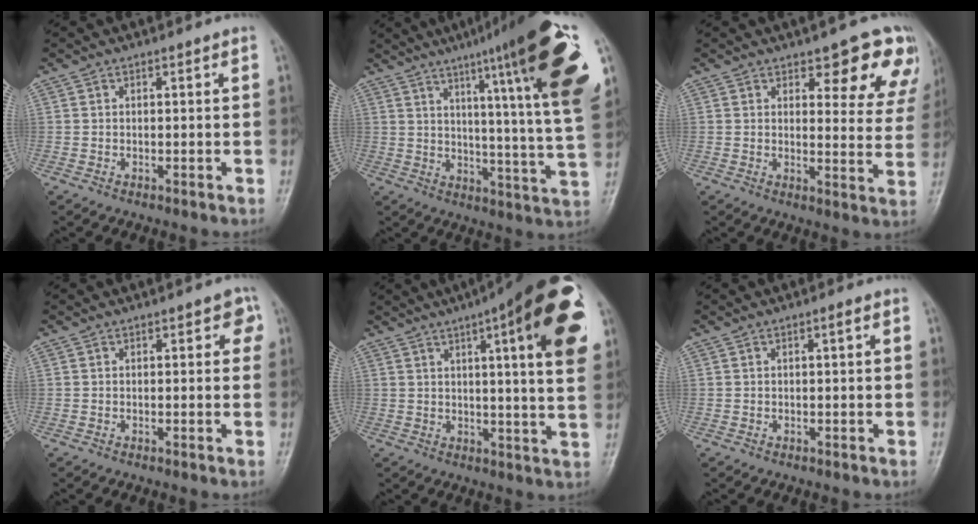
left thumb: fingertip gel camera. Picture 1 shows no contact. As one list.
[{"total": 25.4, "force": [12.7, 1.9, 21.9], "torque": [-0.276, -0.036, 0.168]}, {"total": 11.9, "force": [7.7, 4.8, 7.7], "torque": [-0.038, -0.042, 0.081]}, {"total": 3.1, "force": [0.9, 1.6, 2.5], "torque": [-0.010, 0.003, 0.001]}, {"total": 21.4, "force": [8.8, 4.4, 19.0], "torque": [-0.245, -0.013, 0.109]}, {"total": 1.3, "force": [0.3, 0.1, 1.3], "torque": [-0.026, 0.002, 0.003]}]